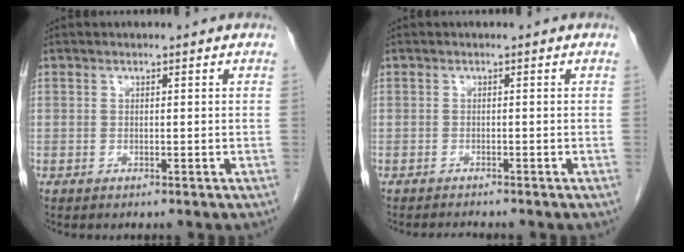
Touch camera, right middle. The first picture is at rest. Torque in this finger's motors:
{"motor_torque": [-0.02, 0.03, -0.01, -0.01]}